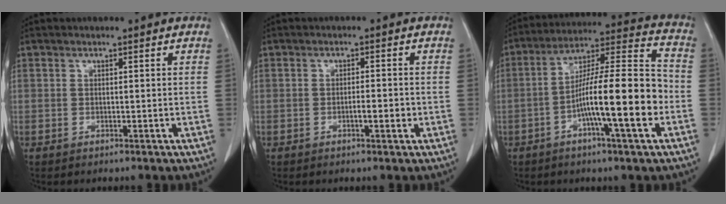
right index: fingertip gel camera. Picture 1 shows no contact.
{"total": 2.4, "force": [-0.6, 0.5, 2.3], "torque": [-0.042, 0.000, -0.009]}
{"total": 16.5, "force": [-4.5, 1.1, 15.9], "torque": [-0.263, 0.010, -0.077]}